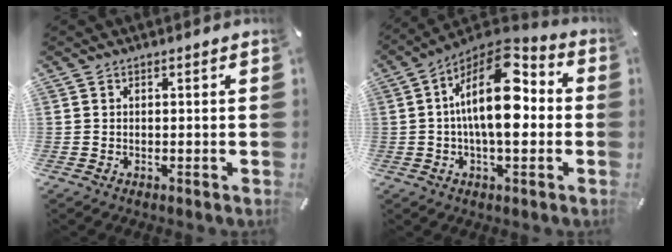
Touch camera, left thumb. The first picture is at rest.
{"total": 17.8, "force": [1.3, 8.5, 15.6], "torque": [-0.280, -0.018, 0.016]}